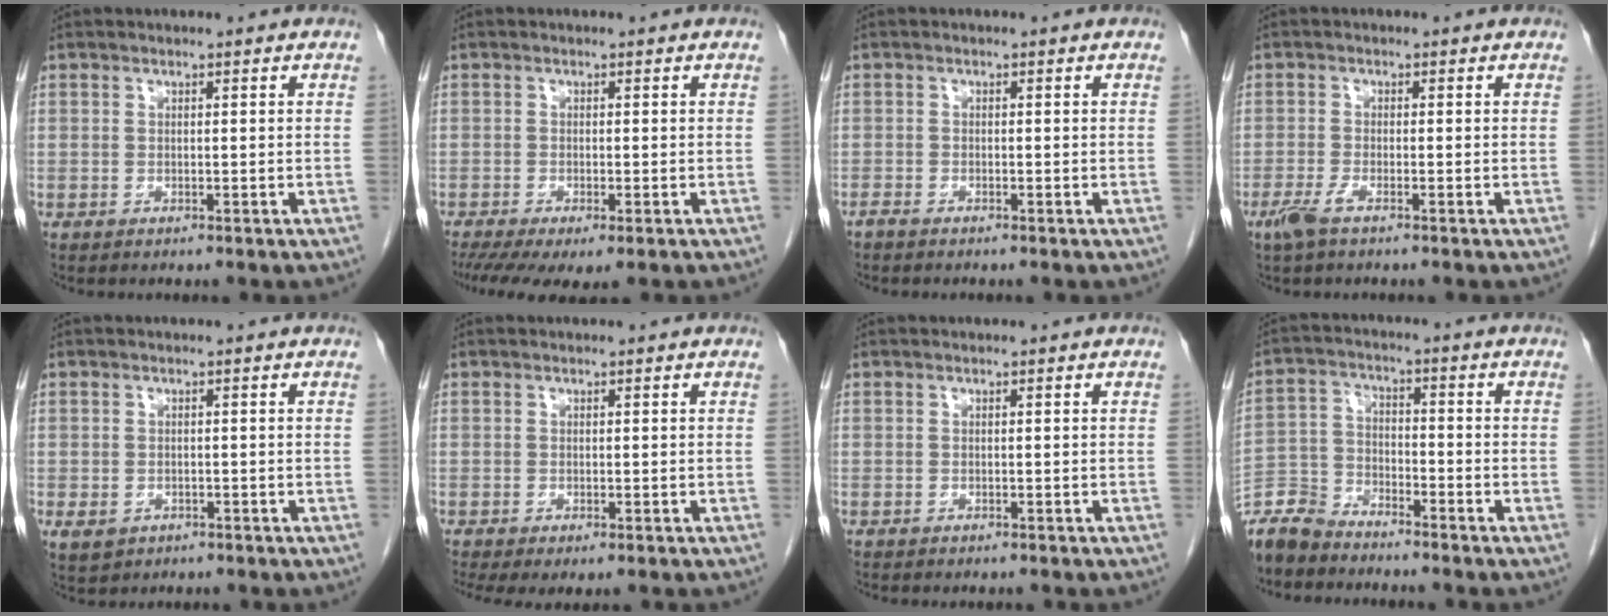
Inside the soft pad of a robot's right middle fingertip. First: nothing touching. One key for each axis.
{"total": 7.6, "fx": -5.2, "fy": 2.0, "fz": 5.2, "tx": -0.086, "ty": -0.021, "tz": -0.085}
{"total": 1.0, "fx": -0.9, "fy": 0.2, "fz": 0.3, "tx": -0.011, "ty": -0.001, "tz": -0.017}
{"total": 2.6, "fx": -1.7, "fy": 0.3, "fz": 1.9, "tx": -0.047, "ty": -0.005, "tz": -0.038}
{"total": 3.0, "fx": -1.5, "fy": 2.4, "fz": 1.1, "tx": -0.019, "ty": -0.001, "tz": -0.014}
{"total": 4.2, "fx": -3.0, "fy": 1.4, "fz": 2.7, "tx": -0.033, "ty": -0.013, "tz": -0.046}
{"total": 1.3, "fx": -1.2, "fy": 0.3, "fz": 0.5, "tx": -0.013, "ty": -0.003, "tz": -0.014}
{"total": 8.3, "fx": -8.0, "fy": 2.2, "fz": 1.3, "tx": -0.030, "ty": -0.005, "tz": -0.159}